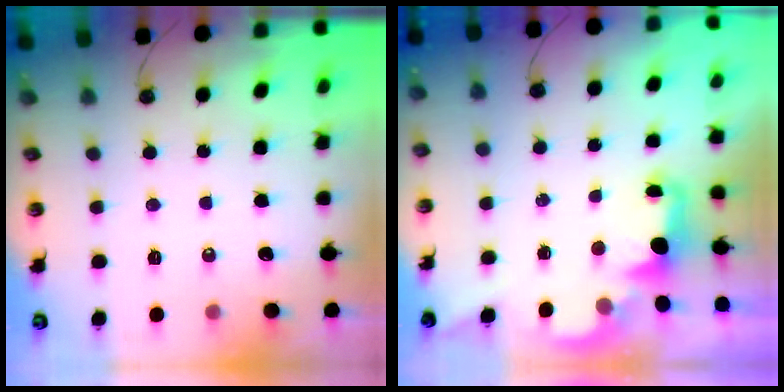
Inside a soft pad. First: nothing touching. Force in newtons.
{"total": 2.3, "press": 2.2, "slide": 0.8}